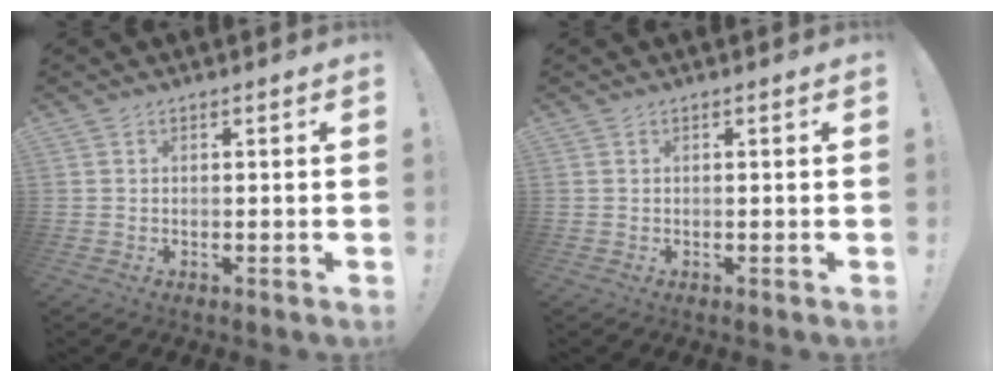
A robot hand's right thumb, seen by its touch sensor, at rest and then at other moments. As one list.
[{"total": 0.0}]